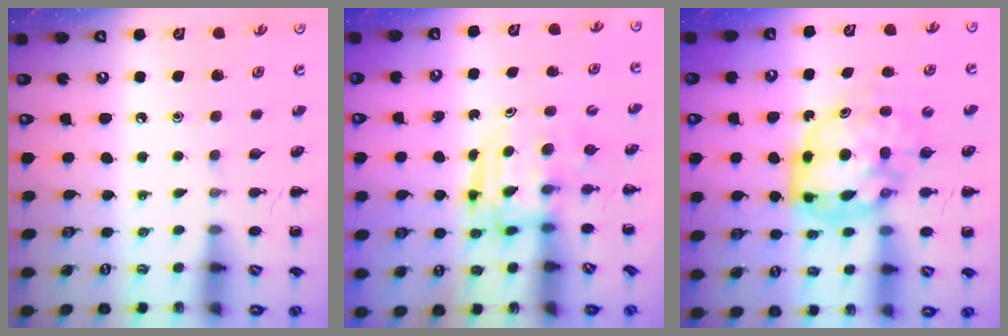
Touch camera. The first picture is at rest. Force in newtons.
{"total": 3.1, "press": 3.1, "slide": 0.3}
{"total": 9.2, "press": 8.9, "slide": 2.6}